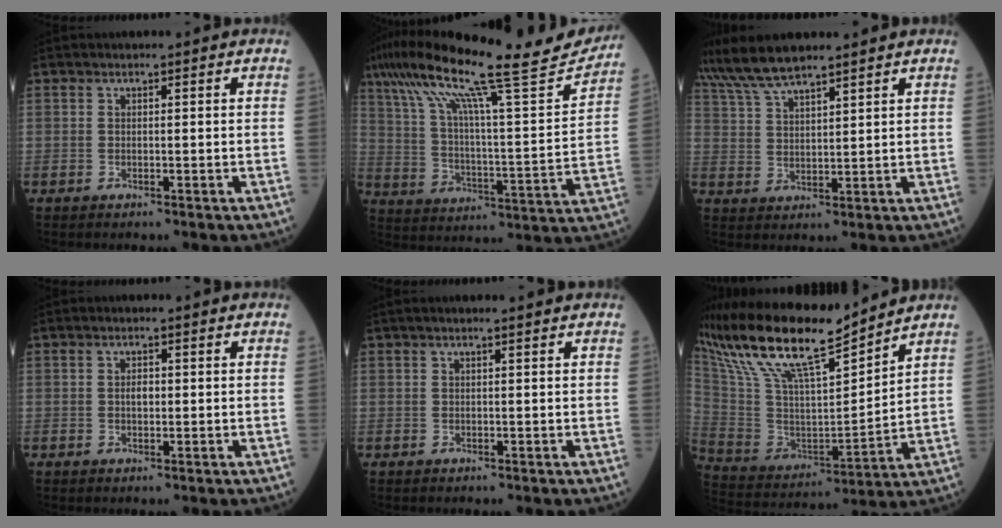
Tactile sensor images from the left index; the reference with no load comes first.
{"total": 26.3, "force": [21.4, 2.0, 15.2], "torque": [-0.271, 0.010, 0.318]}
{"total": 7.9, "force": [7.0, 0.7, 3.6], "torque": [-0.085, 0.025, 0.140]}
{"total": 1.5, "force": [0.0, 0.8, 1.3], "torque": [-0.024, -0.001, 0.000]}
{"total": 1.7, "force": [1.3, -0.1, 1.1], "torque": [-0.017, 0.012, 0.019]}
{"total": 21.4, "force": [17.1, 3.2, 12.5], "torque": [-0.246, 0.013, 0.325]}